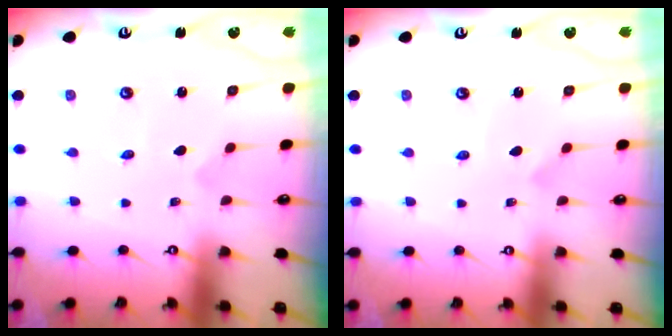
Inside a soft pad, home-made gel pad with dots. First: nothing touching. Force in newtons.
{"total": 1.7, "press": 1.7, "slide": 0.1}